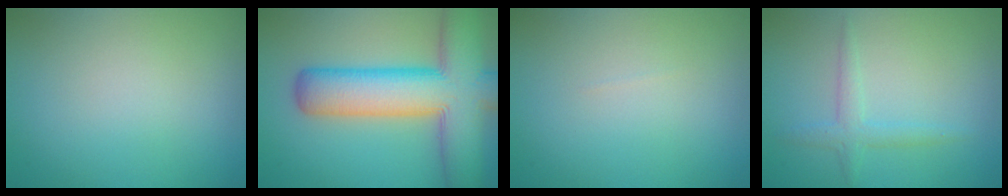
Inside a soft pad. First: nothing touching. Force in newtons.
{"total": 11.5, "press": 11.5, "slide": 0.5}
{"total": 0.0}
{"total": 1.8, "press": 1.7, "slide": 0.1}